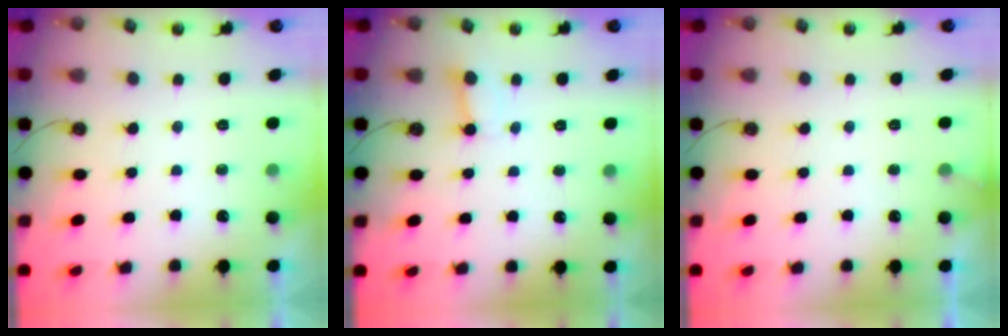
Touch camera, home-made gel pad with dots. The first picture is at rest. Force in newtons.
{"total": 2.4, "press": 2.4, "slide": 0.0}
{"total": 3.2, "press": 3.2, "slide": 0.2}